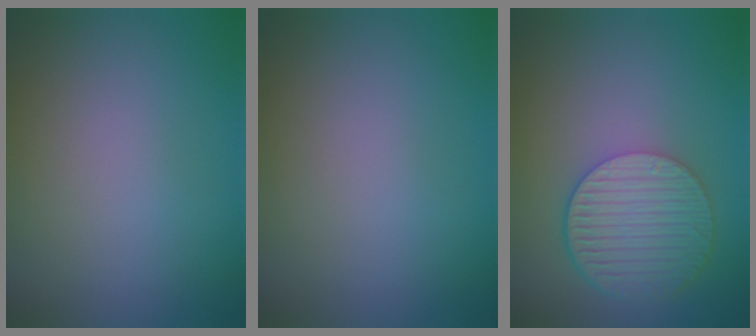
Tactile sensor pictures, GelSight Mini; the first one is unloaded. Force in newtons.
{"total": 0.0}
{"total": 6.1, "press": 4.8, "slide": 3.8}